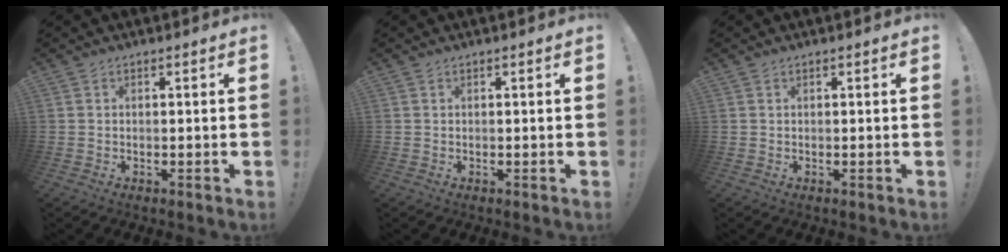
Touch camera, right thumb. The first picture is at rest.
{"total": 0.0}
{"total": 0.0}